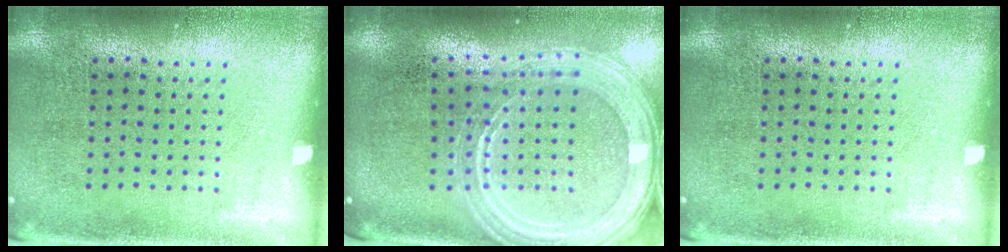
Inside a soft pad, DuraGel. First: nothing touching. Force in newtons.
{"total": 2.3, "press": 2.1, "slide": 1.0}
{"total": 0.0}